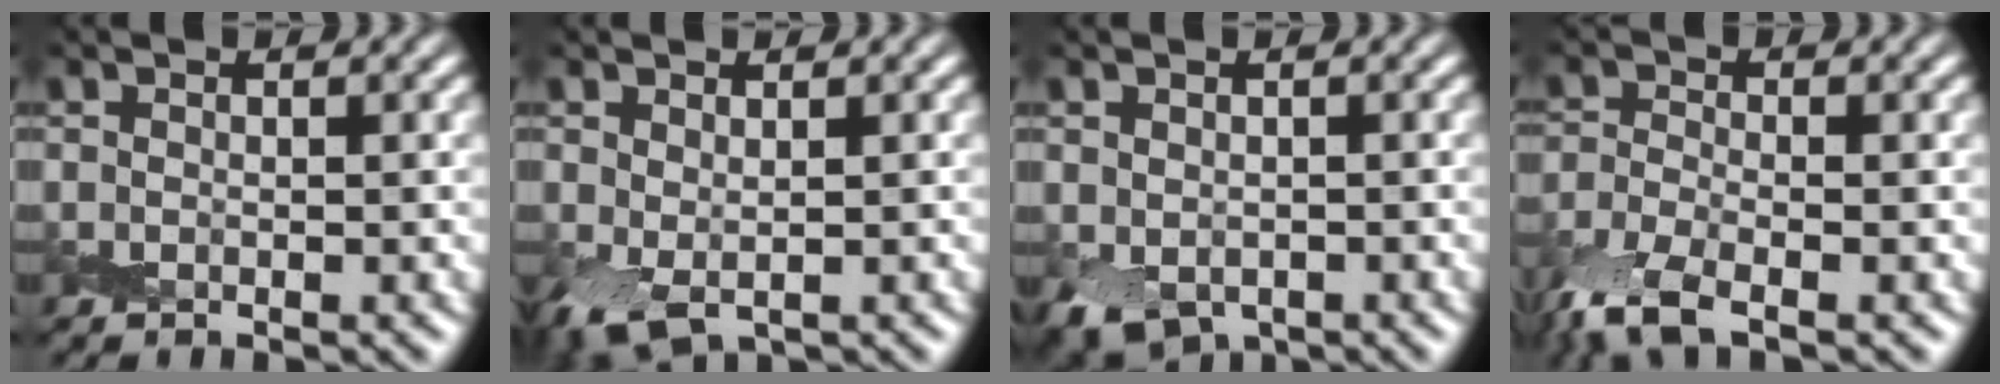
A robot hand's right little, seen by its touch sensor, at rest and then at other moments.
{"total": 2.1, "force": [-0.2, 1.2, 1.7], "torque": [-0.038, -0.007, 0.000]}
{"total": 3.2, "force": [-1.5, 2.2, 1.9], "torque": [-0.031, -0.014, -0.023]}
{"total": 5.0, "force": [-3.4, 1.6, 3.2], "torque": [-0.074, -0.013, -0.082]}